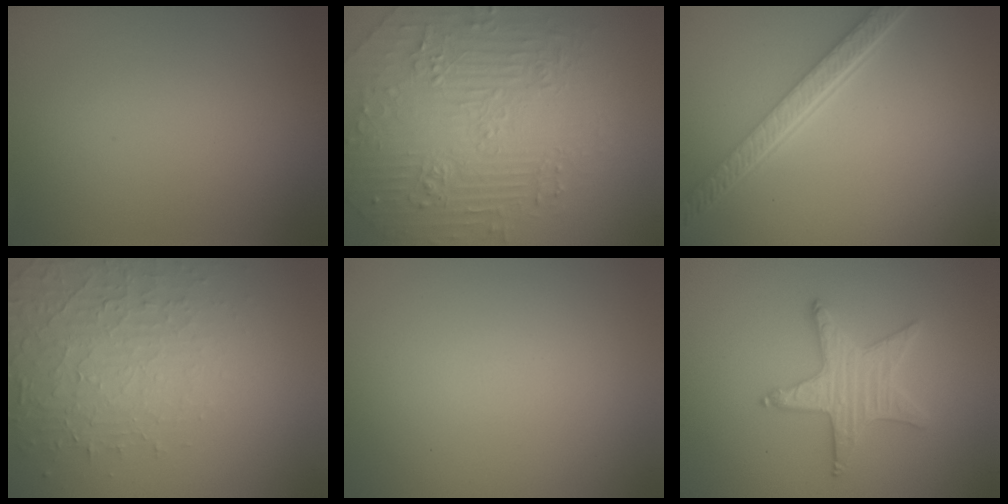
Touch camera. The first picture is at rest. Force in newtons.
{"total": 6.1, "press": 5.5, "slide": 2.6}
{"total": 5.5, "press": 4.0, "slide": 3.8}
{"total": 4.5, "press": 3.1, "slide": 3.2}
{"total": 0.0}
{"total": 3.3, "press": 3.3, "slide": 0.4}